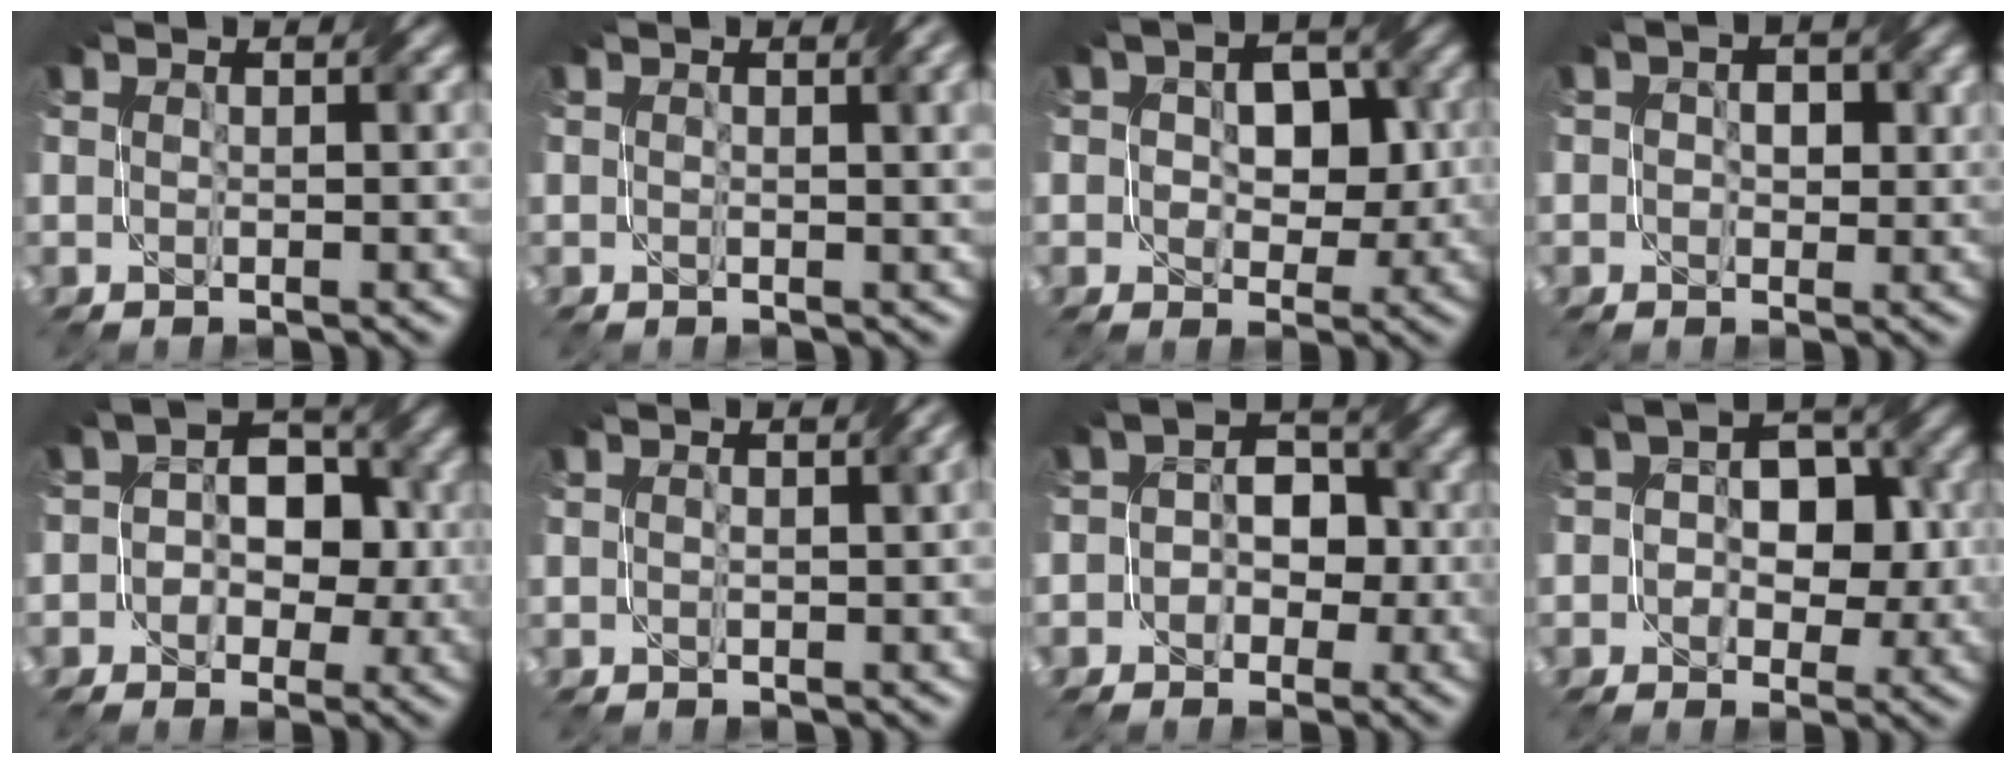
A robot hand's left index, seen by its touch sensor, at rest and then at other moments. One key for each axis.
{"total": 2.6, "fx": 0.6, "fy": 0.8, "fz": 2.4, "tx": -0.034, "ty": 0.002, "tz": 0.009}
{"total": 5.2, "fx": 0.2, "fy": 3.5, "fz": 3.8, "tx": -0.045, "ty": 0.002, "tz": 0.002}
{"total": 2.5, "fx": 0.0, "fy": 1.8, "fz": 1.6, "tx": -0.020, "ty": -0.001, "tz": -0.002}
{"total": 6.0, "fx": -0.9, "fy": 4.5, "fz": 3.8, "tx": -0.027, "ty": 0.014, "tz": -0.026}
{"total": 1.6, "fx": -0.3, "fy": 0.5, "fz": 1.5, "tx": -0.020, "ty": -0.003, "tz": 0.000}
{"total": 4.4, "fx": -1.4, "fy": 3.5, "fz": 2.4, "tx": -0.005, "ty": 0.010, "tz": -0.036}
{"total": 6.1, "fx": -0.5, "fy": 4.3, "fz": 4.2, "tx": -0.035, "ty": 0.015, "tz": -0.018}